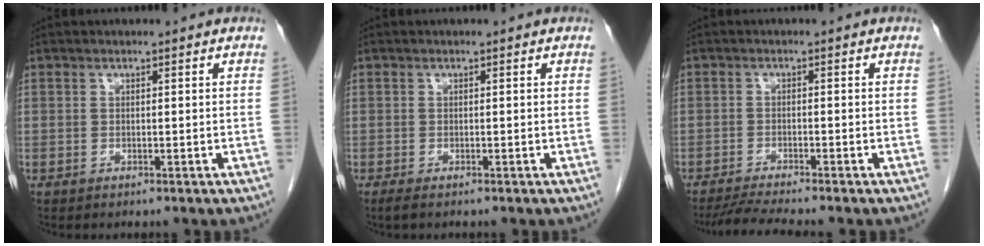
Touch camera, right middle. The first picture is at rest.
{"total": 1.0, "force": [-0.8, 0.1, 0.7], "torque": [-0.016, -0.004, -0.012]}
{"total": 4.6, "force": [-4.0, -1.1, 1.9], "torque": [-0.039, -0.021, -0.072]}